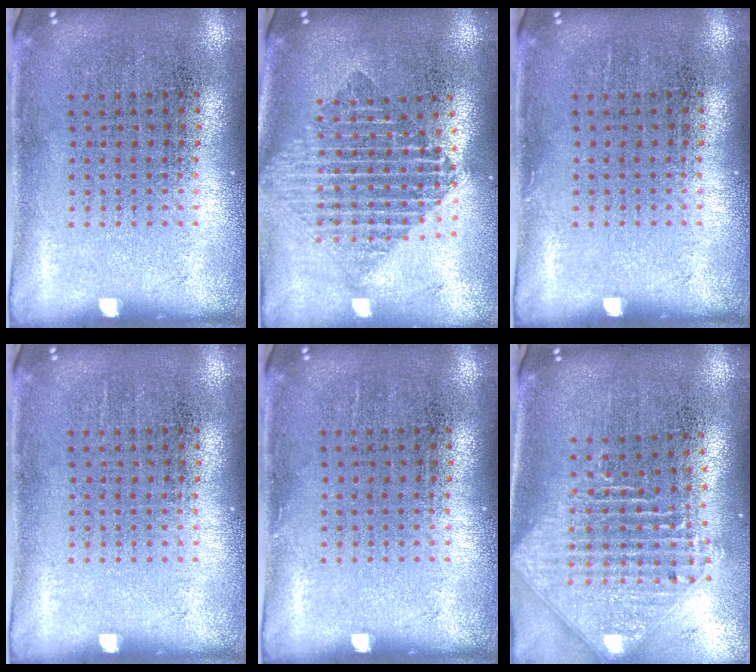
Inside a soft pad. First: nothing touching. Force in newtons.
{"total": 1.9, "press": 1.5, "slide": 1.1}
{"total": 0.0}
{"total": 0.0}
{"total": 0.0}
{"total": 2.5, "press": 1.9, "slide": 1.7}